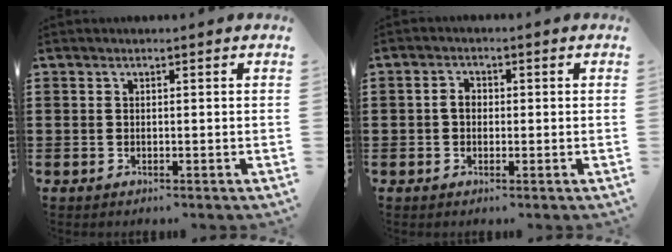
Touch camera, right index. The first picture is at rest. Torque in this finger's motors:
{"motor_torque": [0.43, -0.33, 0.07, 0.04]}